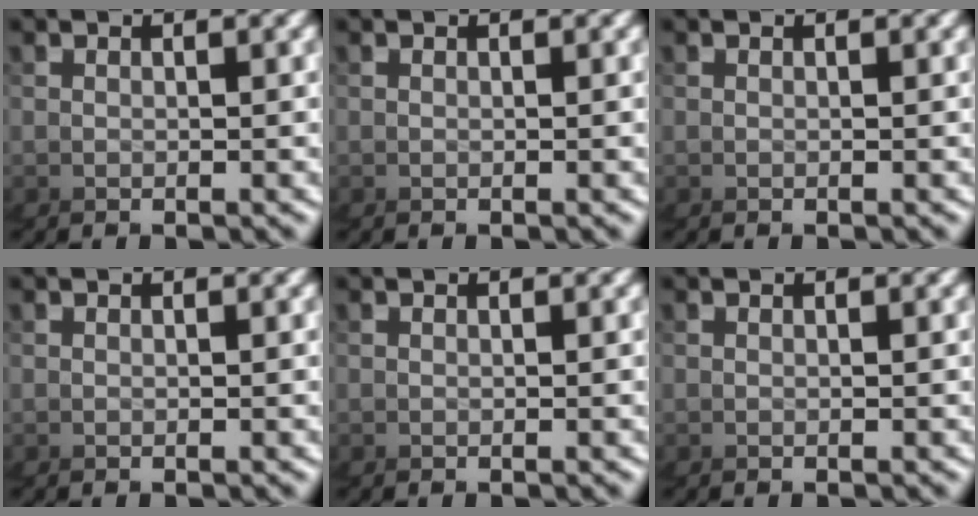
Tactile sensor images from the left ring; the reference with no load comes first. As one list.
[{"total": 0.0}, {"total": 0.0}, {"total": 0.0}, {"total": 0.0}, {"total": 0.0}]